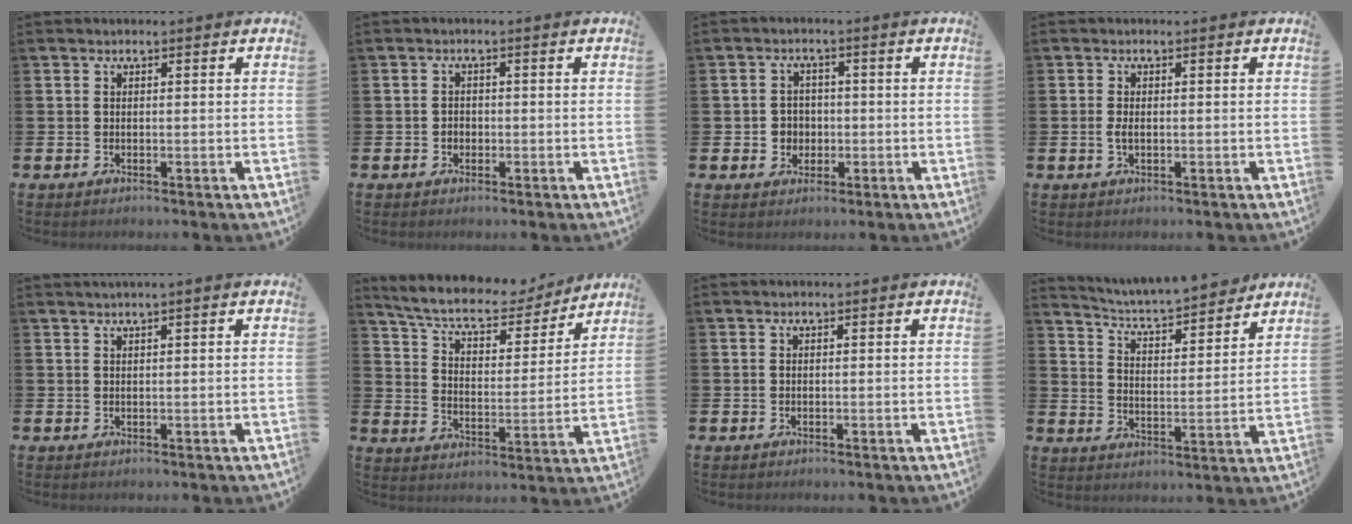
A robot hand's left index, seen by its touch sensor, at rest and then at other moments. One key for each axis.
{"total": 1.3, "fx": -0.4, "fy": 1.1, "fz": 0.4, "tx": -0.009, "ty": 0.007, "tz": -0.010}
{"total": 2.9, "fx": -0.4, "fy": 2.8, "fz": 0.4, "tx": -0.012, "ty": 0.006, "tz": -0.014}
{"total": 1.5, "fx": -0.1, "fy": 0.7, "fz": 1.3, "tx": -0.026, "ty": 0.003, "tz": -0.004}
{"total": 1.0, "fx": 0.7, "fy": -0.3, "fz": 0.6, "tx": -0.016, "ty": 0.003, "tz": 0.013}
{"total": 8.1, "fx": 7.3, "fy": 2.2, "fz": 2.6, "tx": -0.080, "ty": -0.051, "tz": 0.124}
{"total": 0.0}
{"total": 5.8, "fx": 5.7, "fy": 0.5, "fz": 1.0, "tx": -0.052, "ty": -0.047, "tz": 0.095}